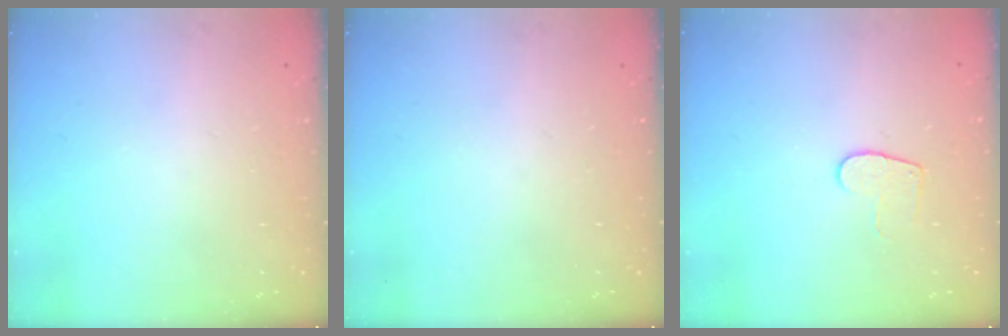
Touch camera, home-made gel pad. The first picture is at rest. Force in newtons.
{"total": 0.0}
{"total": 6.4, "press": 6.4, "slide": 0.6}